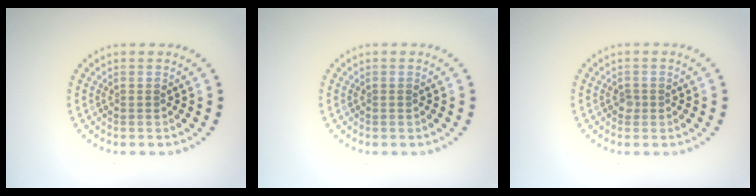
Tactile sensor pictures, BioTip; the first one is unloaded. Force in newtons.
{"total": 0.0}
{"total": 0.8, "press": 0.6, "slide": 0.5}